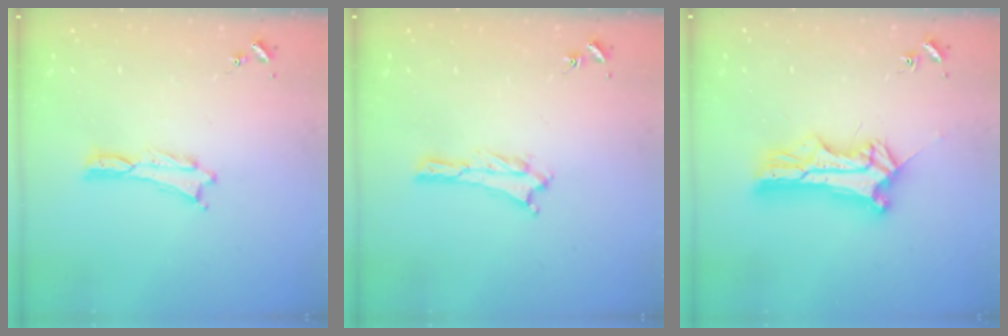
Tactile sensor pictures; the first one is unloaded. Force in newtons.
{"total": 1.2, "press": 1.1, "slide": 0.2}
{"total": 10.0, "press": 9.9, "slide": 1.0}